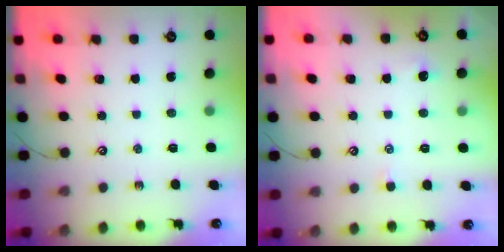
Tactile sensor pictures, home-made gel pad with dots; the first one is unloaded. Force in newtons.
{"total": 2.2, "press": 2.1, "slide": 0.3}